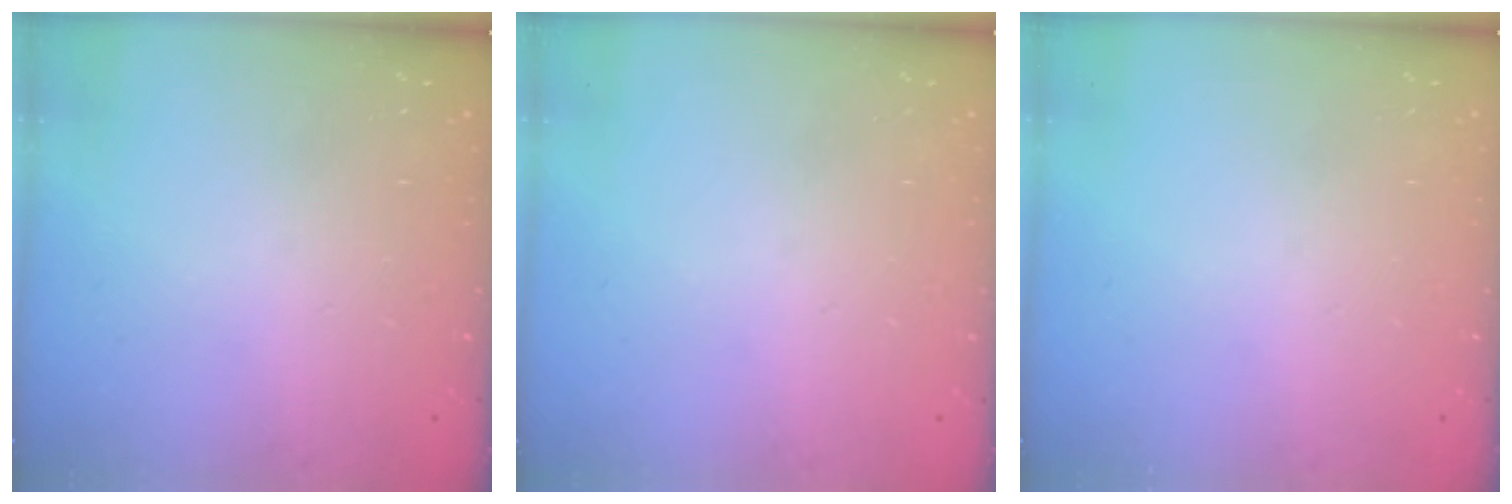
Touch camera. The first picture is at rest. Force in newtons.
{"total": 0.0}
{"total": 0.0}